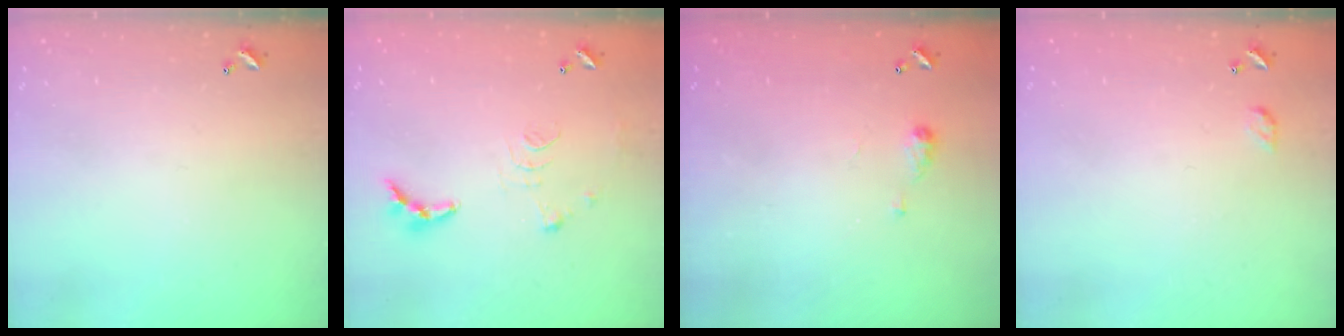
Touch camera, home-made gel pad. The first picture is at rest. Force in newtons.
{"total": 9.3, "press": 9.3, "slide": 0.8}
{"total": 4.8, "press": 4.7, "slide": 0.6}
{"total": 3.2, "press": 3.2, "slide": 0.4}